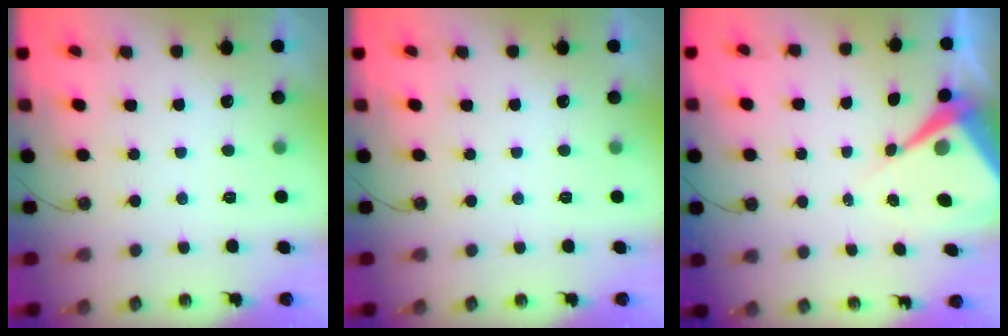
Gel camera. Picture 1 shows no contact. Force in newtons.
{"total": 0.0}
{"total": 8.5, "press": 8.5, "slide": 0.9}